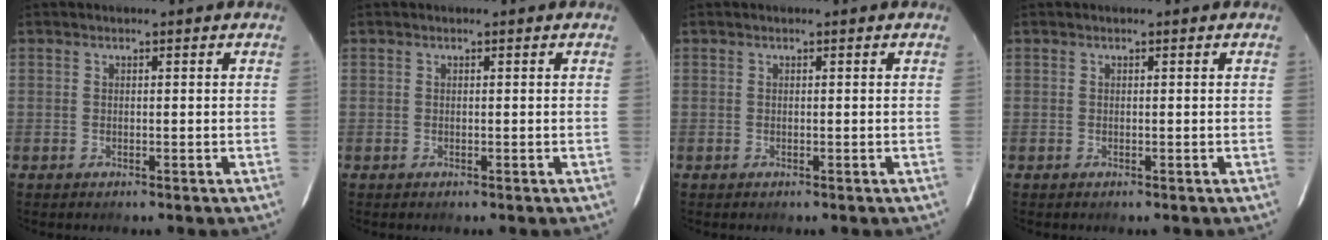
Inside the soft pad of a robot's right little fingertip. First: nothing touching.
{"total": 0.0}
{"total": 0.0}
{"total": 0.0}